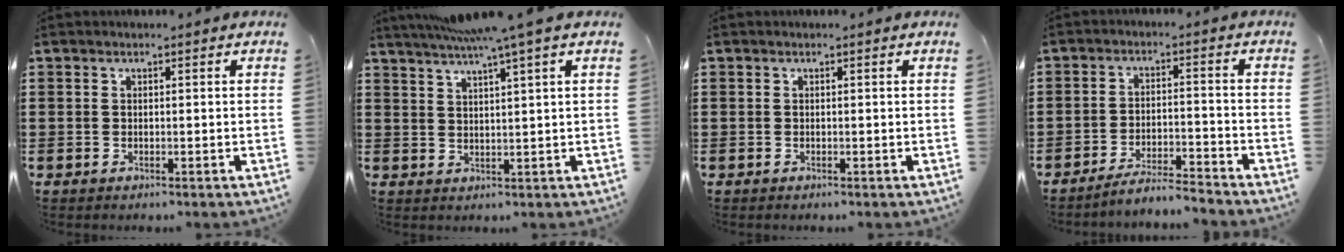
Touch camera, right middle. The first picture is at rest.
{"total": 5.2, "force": [3.8, -0.8, 3.4], "torque": [-0.077, -0.006, 0.065]}
{"total": 0.0}
{"total": 4.7, "force": [-4.6, 0.0, 1.1], "torque": [-0.028, -0.002, -0.095]}